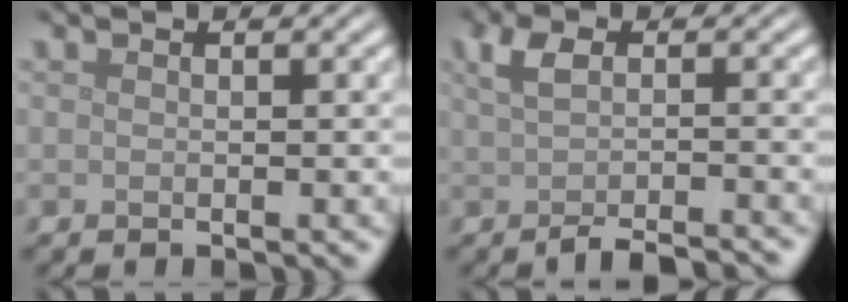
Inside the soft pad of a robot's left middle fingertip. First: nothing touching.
{"total": 3.4, "force": [-1.2, 1.0, 3.0], "torque": [-0.050, -0.006, -0.024]}